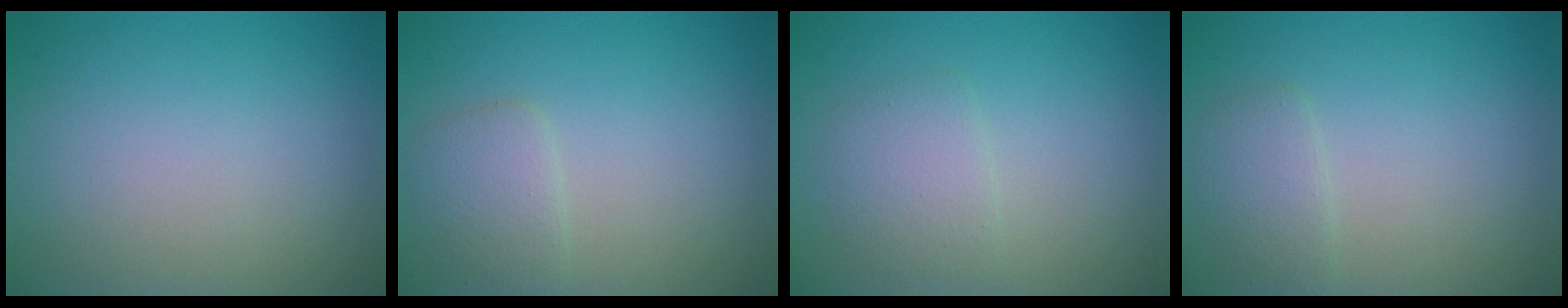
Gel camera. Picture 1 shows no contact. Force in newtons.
{"total": 2.2, "press": 2.2, "slide": 0.1}
{"total": 2.2, "press": 2.2, "slide": 0.1}
{"total": 1.8, "press": 1.8, "slide": 0.2}